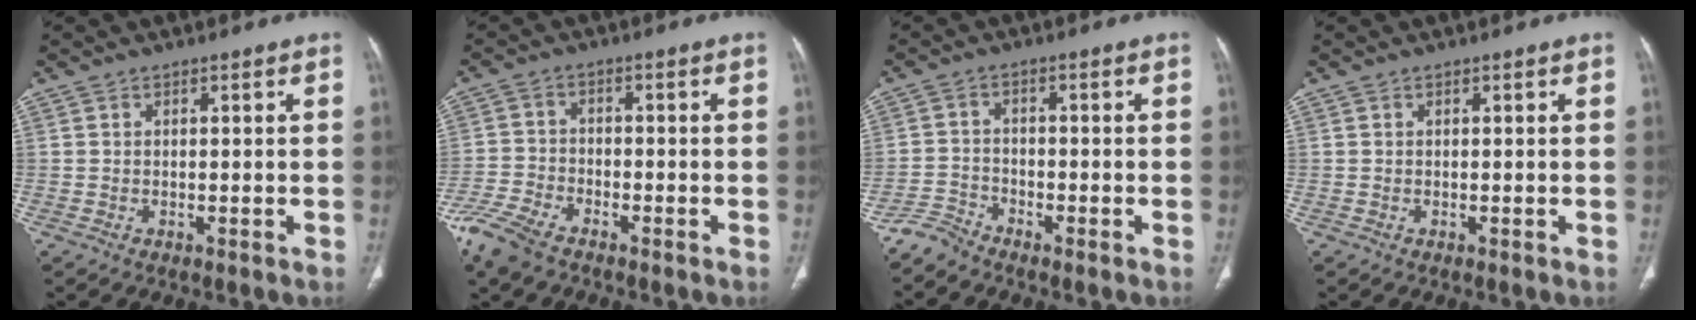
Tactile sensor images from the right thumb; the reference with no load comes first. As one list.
[{"total": 8.0, "force": [-5.9, 3.3, 4.3], "torque": [-0.108, 0.002, -0.121]}, {"total": 3.3, "force": [-3.2, 0.6, -0.1], "torque": [0.004, 0.003, -0.071]}, {"total": 0.0}]